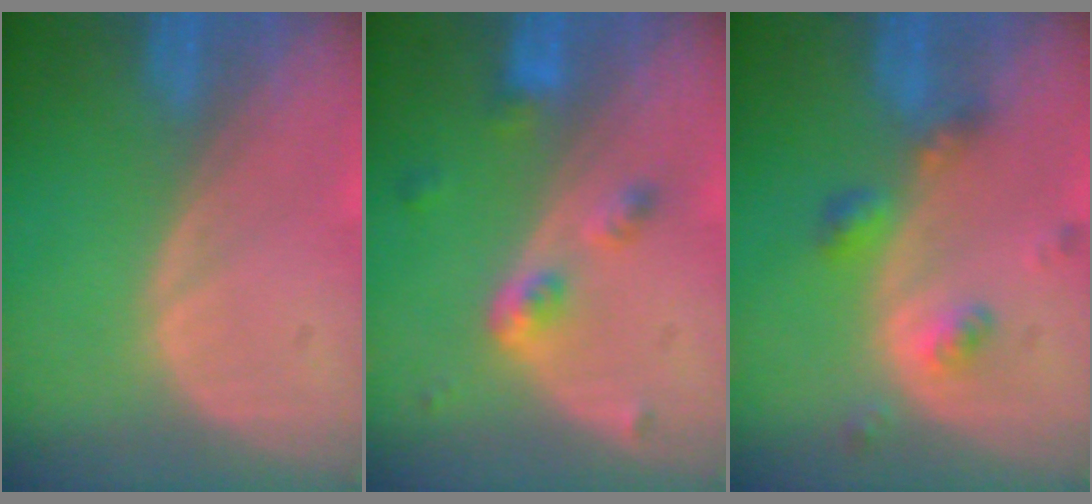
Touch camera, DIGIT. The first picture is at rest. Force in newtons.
{"total": 4.4, "press": 4.0, "slide": 1.9}
{"total": 5.0, "press": 4.4, "slide": 2.3}